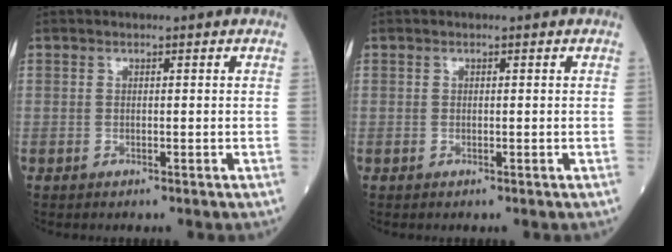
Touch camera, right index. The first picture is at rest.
{"total": 0.0}